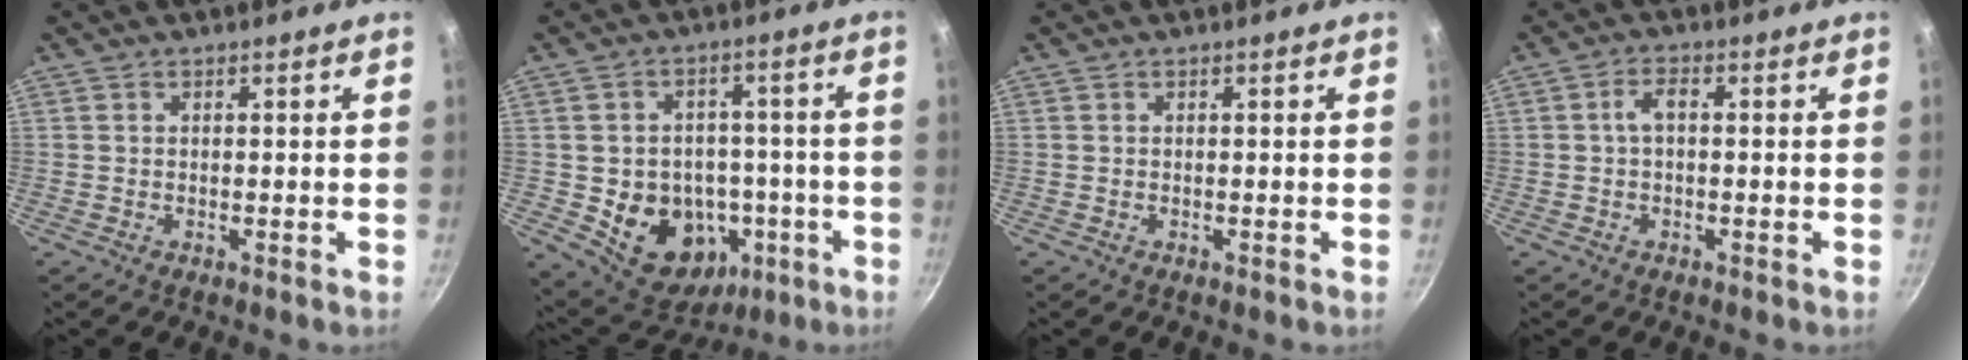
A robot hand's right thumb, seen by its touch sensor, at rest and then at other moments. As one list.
[{"total": 15.9, "force": [-3.8, 13.0, 8.5], "torque": [-0.091, 0.027, -0.037]}, {"total": 0.0}, {"total": 2.7, "force": [-0.1, 1.4, 2.4], "torque": [-0.049, 0.014, -0.004]}]